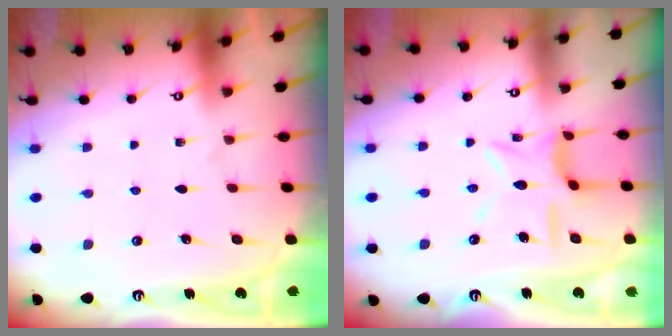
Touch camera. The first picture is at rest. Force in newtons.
{"total": 10.6, "press": 10.5, "slide": 0.8}